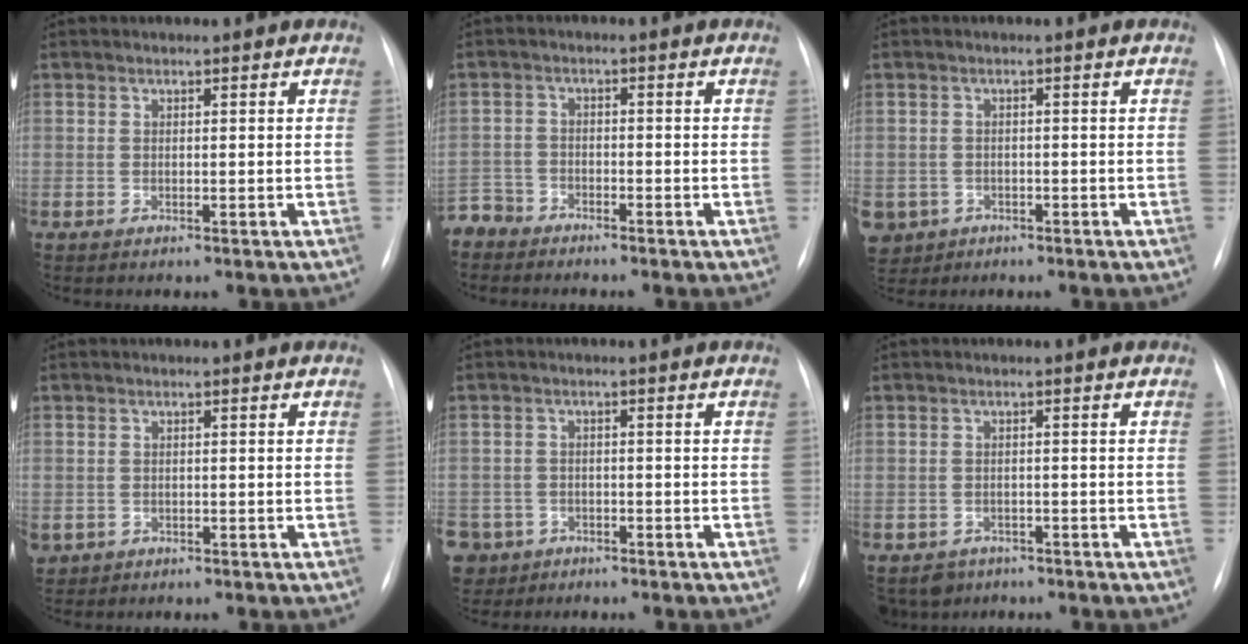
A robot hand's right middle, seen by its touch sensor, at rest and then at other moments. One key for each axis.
{"total": 4.3, "fx": -3.9, "fy": 1.6, "fz": -0.7, "tx": 0.017, "ty": -0.004, "tz": -0.083}
{"total": 7.1, "fx": -3.3, "fy": 6.0, "fz": 1.7, "tx": -0.050, "ty": 0.003, "tz": -0.049}
{"total": 2.4, "fx": -1.0, "fy": 2.1, "fz": 0.5, "tx": -0.008, "ty": 0.001, "tz": -0.012}
{"total": 9.4, "fx": -5.2, "fy": 7.6, "fz": 2.0, "tx": -0.073, "ty": 0.002, "tz": -0.086}
{"total": 4.0, "fx": -2.8, "fy": 2.9, "fz": 0.3, "tx": -0.003, "ty": 0.003, "tz": -0.040}